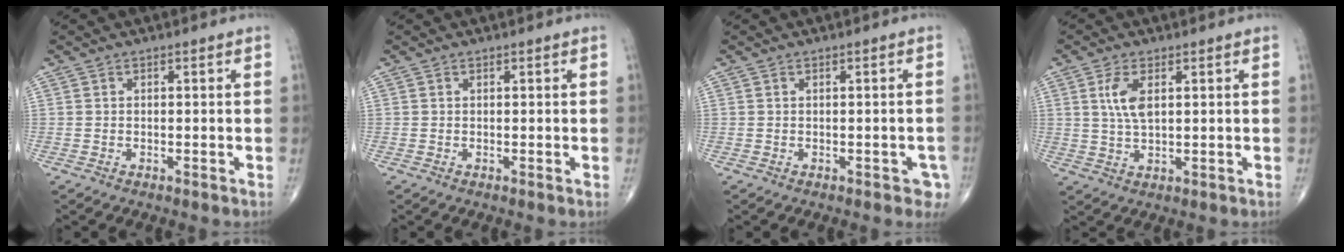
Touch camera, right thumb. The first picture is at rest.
{"total": 0.0}
{"total": 2.7, "force": [-1.1, 1.4, 2.1], "torque": [-0.008, 0.007, -0.011]}
{"total": 6.0, "force": [1.9, 2.6, 5.1], "torque": [-0.108, -0.011, 0.040]}